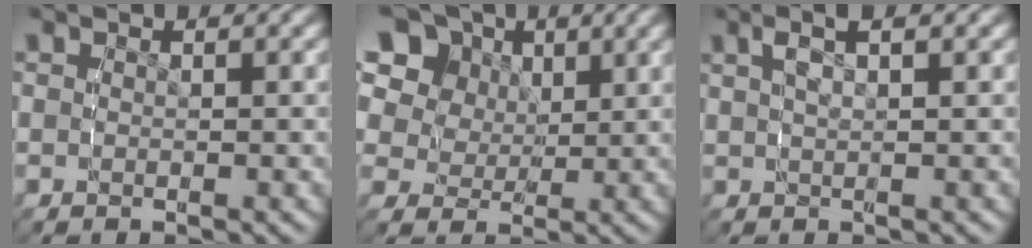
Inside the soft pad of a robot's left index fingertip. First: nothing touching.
{"total": 11.0, "force": [4.5, 8.3, 5.5], "torque": [-0.112, 0.004, 0.066]}
{"total": 2.8, "force": [1.4, 0.7, 2.3], "torque": [-0.033, 0.012, 0.029]}